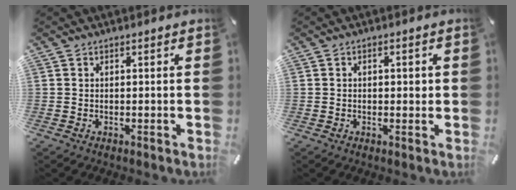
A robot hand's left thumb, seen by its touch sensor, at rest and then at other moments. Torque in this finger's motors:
{"motor_torque": [-0.10, -0.08, -0.11, 0.02, -0.01]}